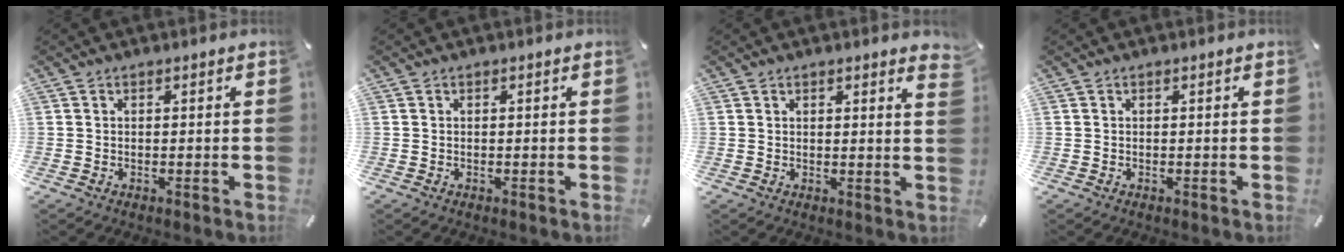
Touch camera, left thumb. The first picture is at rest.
{"total": 0.0}
{"total": 1.7, "force": [1.2, 0.3, 1.1], "torque": [-0.016, -0.002, 0.020]}
{"total": 0.0}